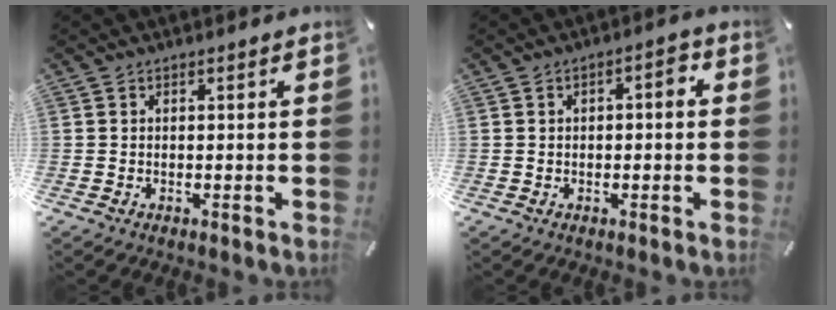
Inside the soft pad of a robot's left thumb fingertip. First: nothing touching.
{"total": 2.8, "force": [-0.2, 1.5, 2.3], "torque": [-0.044, 0.012, -0.008]}